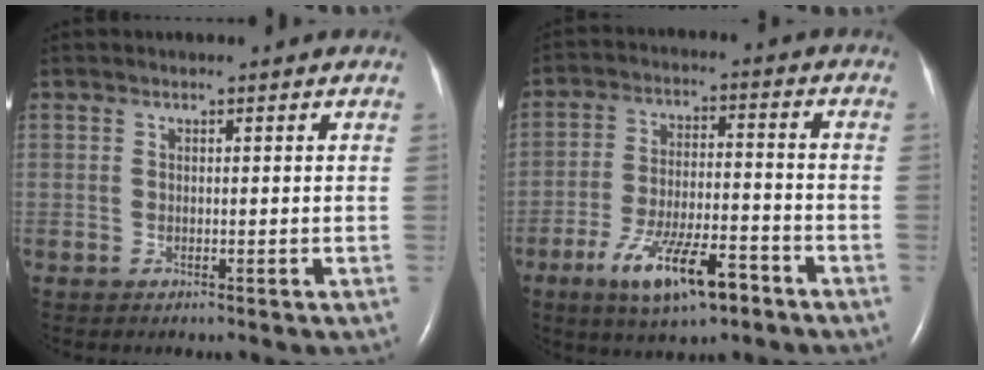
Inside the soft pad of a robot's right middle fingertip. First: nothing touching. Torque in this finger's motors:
{"motor_torque": [1.16, -0.98, 0.24, 0.13]}